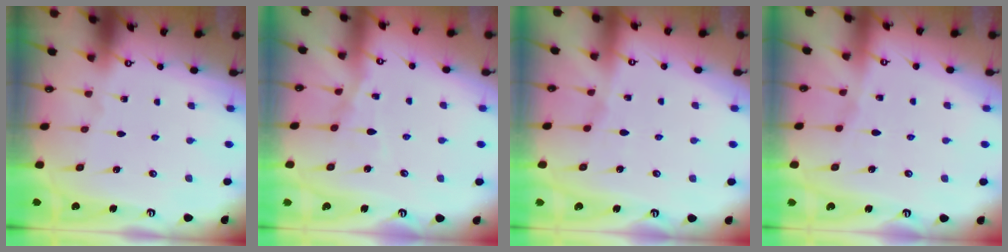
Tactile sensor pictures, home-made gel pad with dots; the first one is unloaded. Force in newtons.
{"total": 6.2, "press": 6.2, "slide": 0.5}
{"total": 2.2, "press": 2.1, "slide": 0.4}
{"total": 3.0, "press": 3.0, "slide": 0.5}